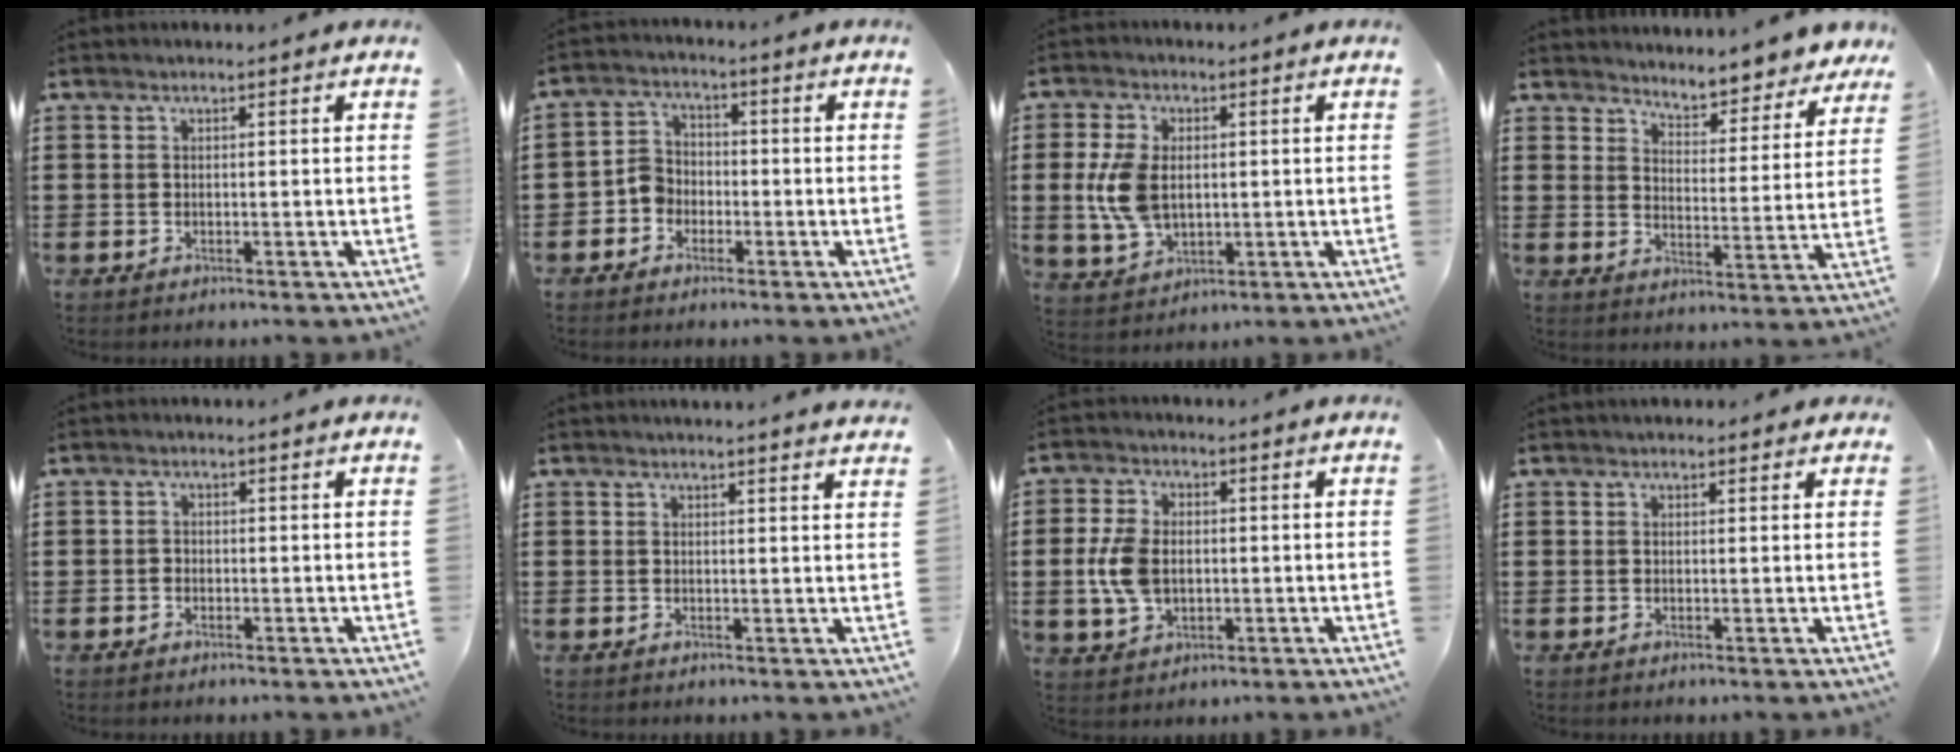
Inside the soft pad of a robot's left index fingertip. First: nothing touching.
{"total": 4.3, "force": [-2.2, 3.5, 1.2], "torque": [-0.048, 0.006, -0.052]}
{"total": 8.2, "force": [0.4, 5.3, 6.2], "torque": [-0.163, 0.002, 0.000]}
{"total": 5.1, "force": [5.1, -0.2, -0.1], "torque": [-0.019, -0.046, 0.086]}
{"total": 0.9, "force": [-0.4, 0.7, 0.2], "torque": [-0.008, 0.002, -0.009]}
{"total": 1.6, "force": [1.6, -0.3, 0.3], "torque": [-0.008, 0.000, 0.031]}
{"total": 7.0, "force": [-0.3, 4.7, 5.2], "torque": [-0.135, 0.004, -0.014]}
{"total": 1.1, "force": [1.0, 0.5, 0.2], "torque": [-0.005, 0.007, 0.019]}